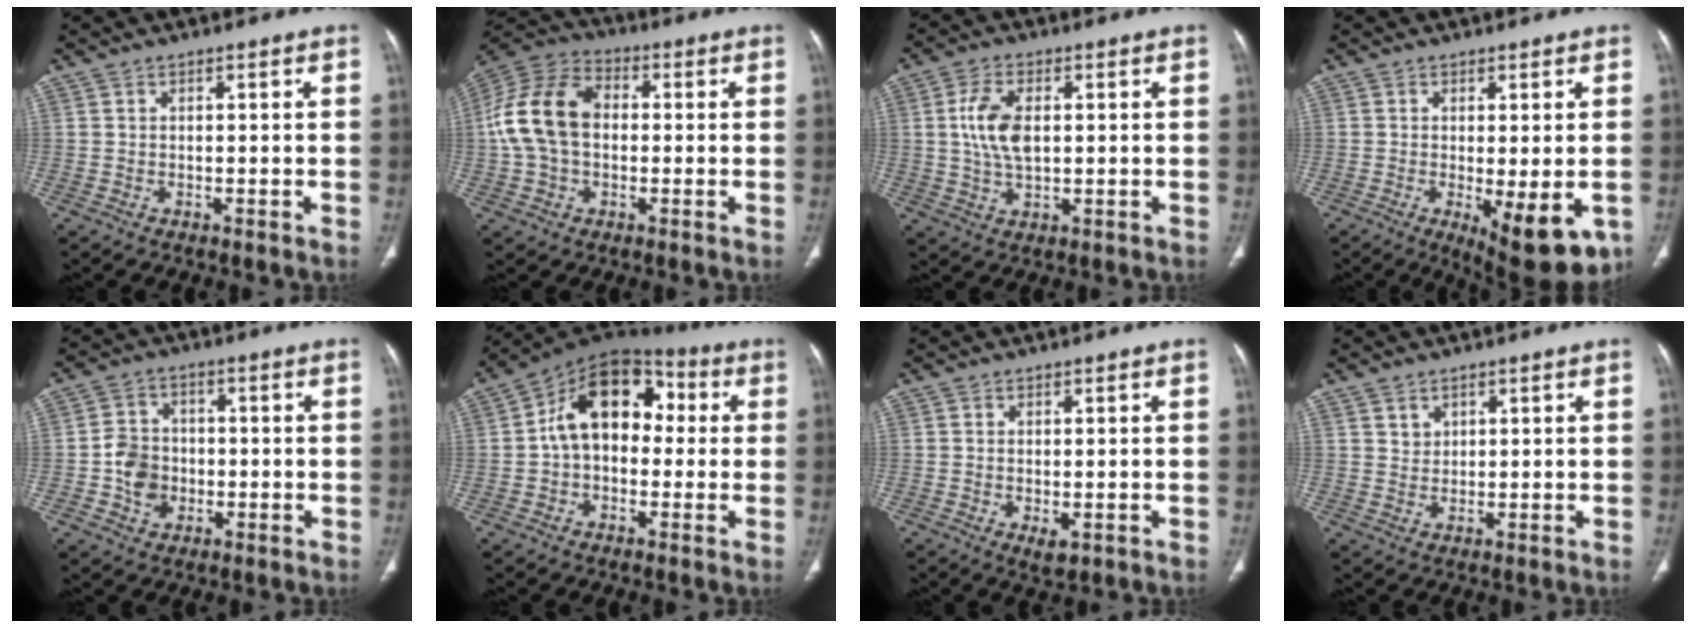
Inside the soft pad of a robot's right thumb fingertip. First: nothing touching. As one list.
[{"total": 14.9, "force": [0.4, 10.4, 10.7], "torque": [-0.207, 0.035, 0.000]}, {"total": 8.1, "force": [1.1, 4.5, 6.6], "torque": [-0.132, -0.001, 0.021]}, {"total": 11.2, "force": [-3.6, 3.7, 9.9], "torque": [-0.129, -0.021, -0.041]}, {"total": 7.1, "force": [-1.4, 6.0, 3.5], "torque": [-0.042, 0.015, -0.027]}, {"total": 14.9, "force": [1.0, 10.4, 10.6], "torque": [-0.134, 0.046, 0.001]}, {"total": 2.5, "force": [-0.7, 1.3, 2.0], "torque": [-0.034, -0.005, -0.006]}, {"total": 2.1, "force": [1.2, 1.7, 0.5], "torque": [0.004, -0.009, 0.022]}]